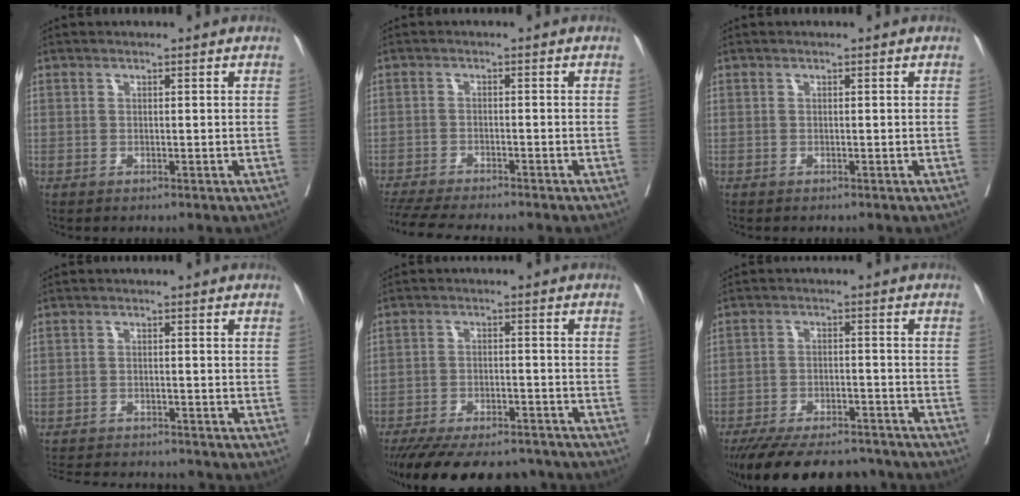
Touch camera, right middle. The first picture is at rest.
{"total": 11.1, "force": [-9.8, 1.1, 5.1], "torque": [-0.072, -0.015, -0.148]}
{"total": 0.0}
{"total": 11.7, "force": [-11.1, 1.8, 3.5], "torque": [-0.062, -0.002, -0.153]}
{"total": 18.6, "force": [-16.2, 5.3, 7.5], "torque": [-0.156, -0.018, -0.228]}
{"total": 17.6, "force": [-15.4, 4.8, 7.0], "torque": [-0.145, -0.014, -0.223]}